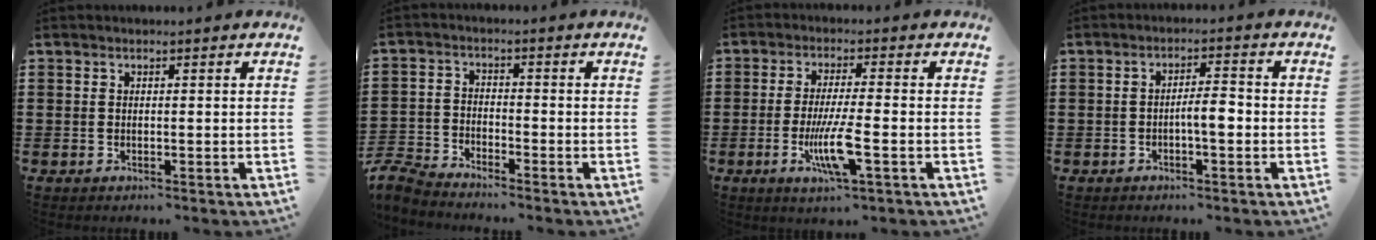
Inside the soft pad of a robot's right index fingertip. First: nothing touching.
{"total": 4.0, "force": [-3.9, 0.5, 0.3], "torque": [-0.039, -0.008, -0.091]}
{"total": 7.0, "force": [-2.2, 0.9, 6.6], "torque": [-0.128, -0.016, -0.042]}
{"total": 3.8, "force": [-1.0, 0.9, 3.5], "torque": [-0.062, 0.007, -0.020]}